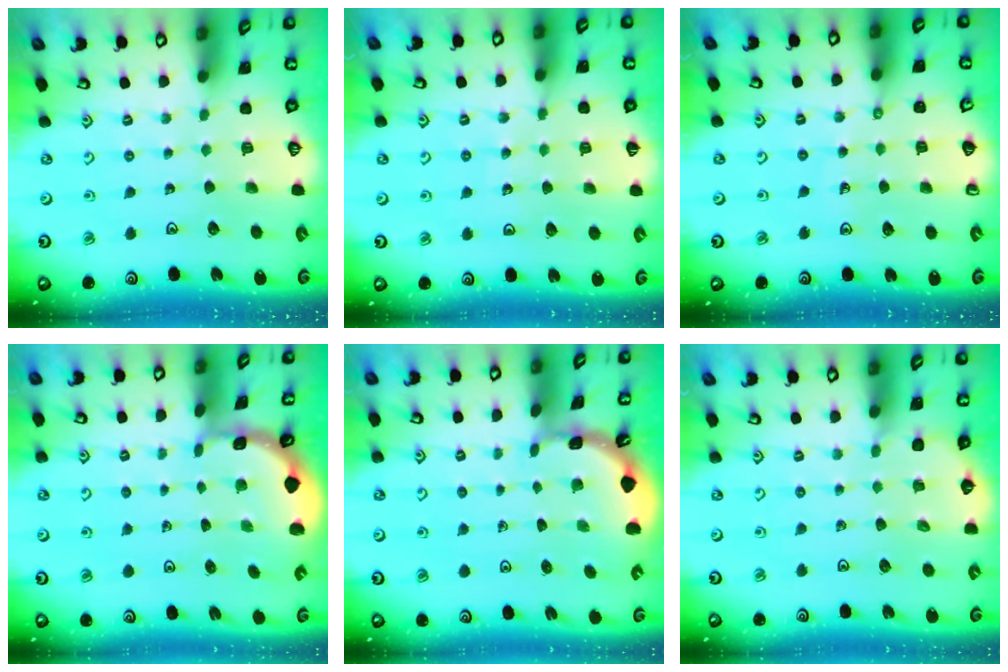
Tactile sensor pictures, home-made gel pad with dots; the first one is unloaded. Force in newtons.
{"total": 5.3, "press": 4.9, "slide": 2.0}
{"total": 4.2, "press": 4.0, "slide": 1.5}
{"total": 1.1, "press": 1.1, "slide": 0.3}
{"total": 1.7, "press": 1.7, "slide": 0.1}
{"total": 4.3, "press": 4.2, "slide": 0.7}